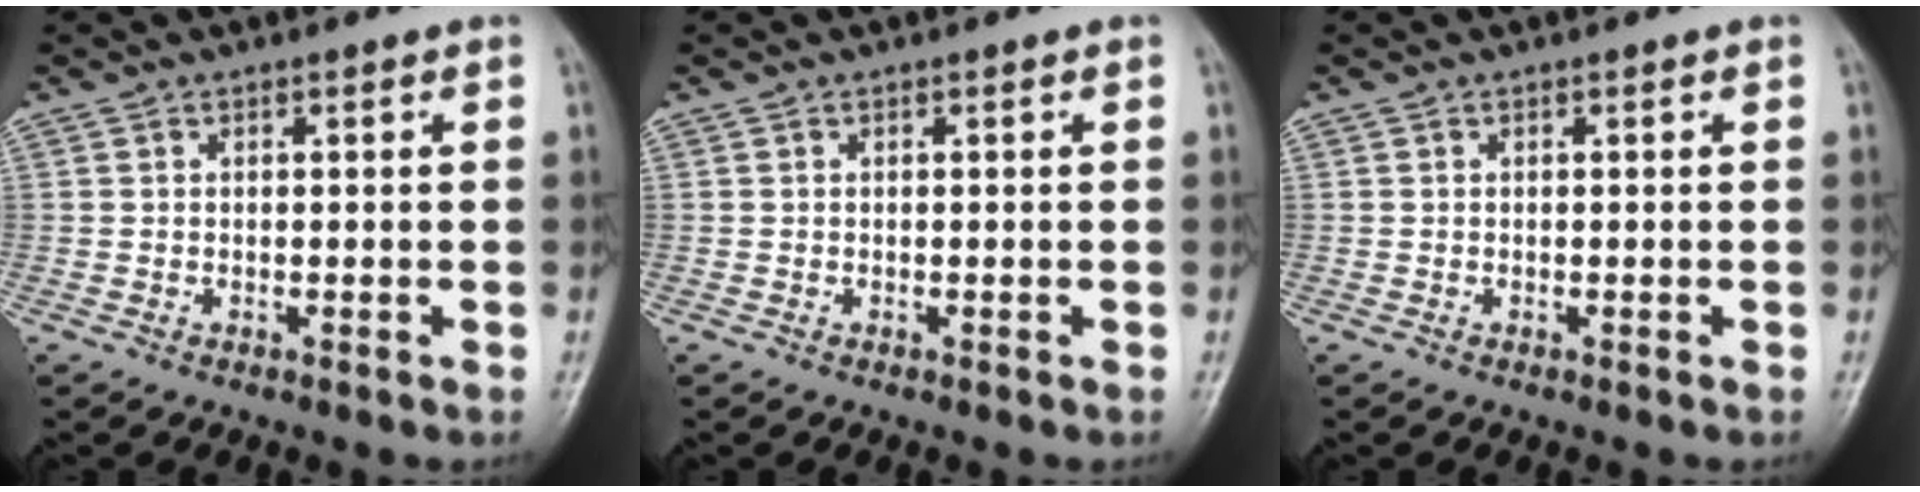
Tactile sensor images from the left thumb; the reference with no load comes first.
{"total": 0.0}
{"total": 0.0}